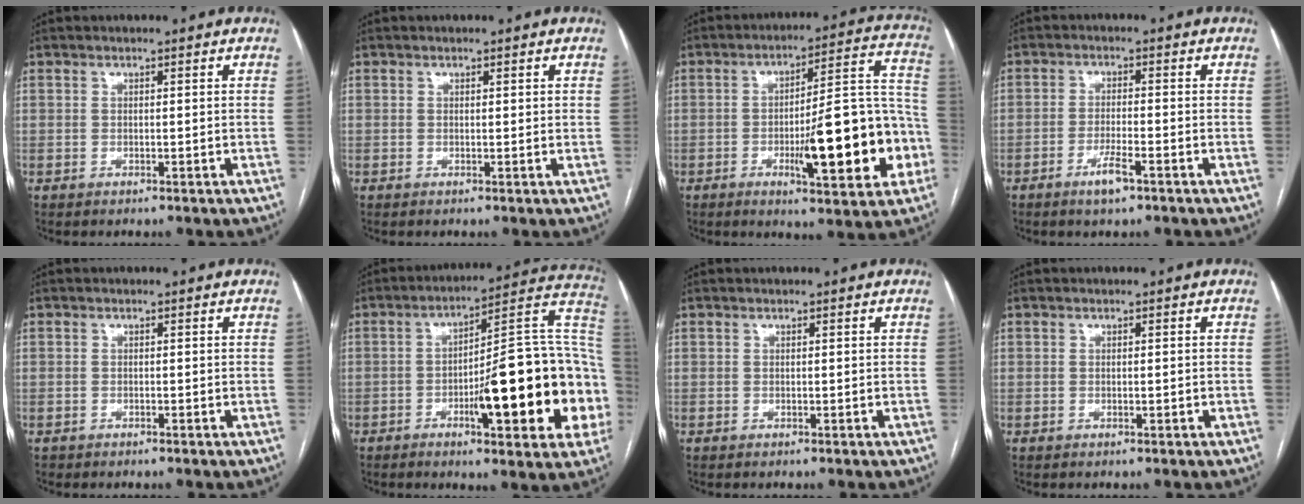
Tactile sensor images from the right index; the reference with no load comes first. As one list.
[{"total": 0.5, "force": [0.3, 0.1, 0.5], "torque": [-0.009, 0.000, 0.003]}, {"total": 18.5, "force": [-5.1, 4.0, 17.3], "torque": [-0.220, 0.025, -0.065]}, {"total": 4.0, "force": [-2.4, 0.5, 3.1], "torque": [-0.062, -0.003, -0.043]}, {"total": 0.6, "force": [-0.5, 0.4, -0.1], "torque": [-0.005, 0.003, -0.010]}, {"total": 23.6, "force": [-5.1, 4.5, 22.6], "torque": [-0.246, 0.029, -0.063]}, {"total": 0.0}, {"total": 0.5, "force": [-0.1, 0.2, 0.5], "torque": [-0.011, 0.001, 0.001]}]